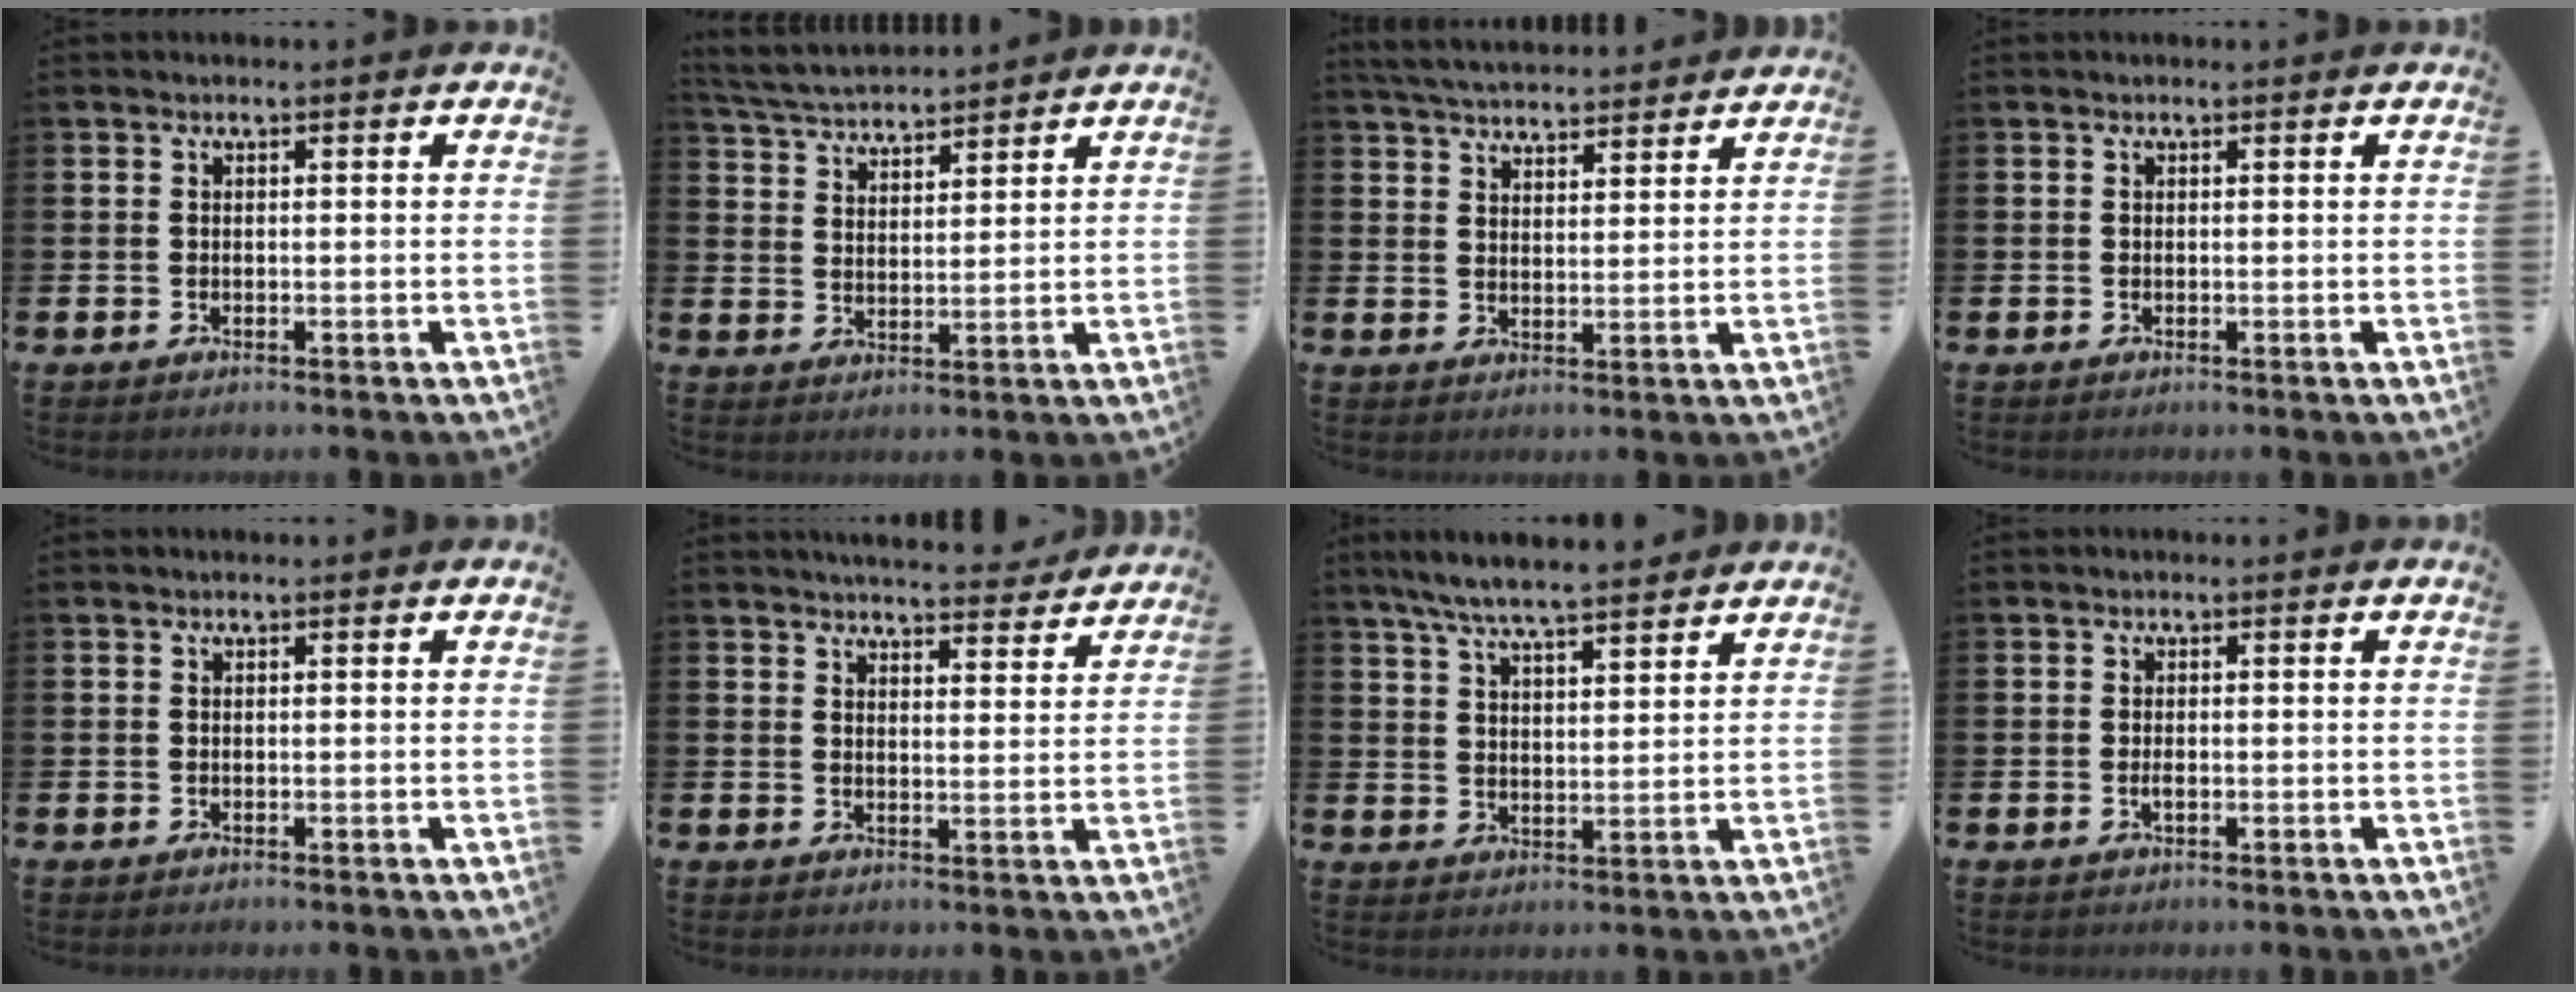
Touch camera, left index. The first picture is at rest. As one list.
[{"total": 4.7, "force": [4.7, 0.6, 0.4], "torque": [-0.029, -0.024, 0.084]}, {"total": 5.2, "force": [5.1, 0.6, 0.5], "torque": [-0.033, -0.023, 0.094]}, {"total": 0.0}, {"total": 0.0}, {"total": 4.4, "force": [4.4, 0.3, 0.4], "torque": [-0.011, -0.030, 0.076]}, {"total": 6.3, "force": [5.9, 0.6, 2.1], "torque": [-0.066, -0.020, 0.108]}, {"total": 1.1, "force": [-0.2, 0.4, 1.0], "torque": [-0.013, -0.002, -0.004]}]